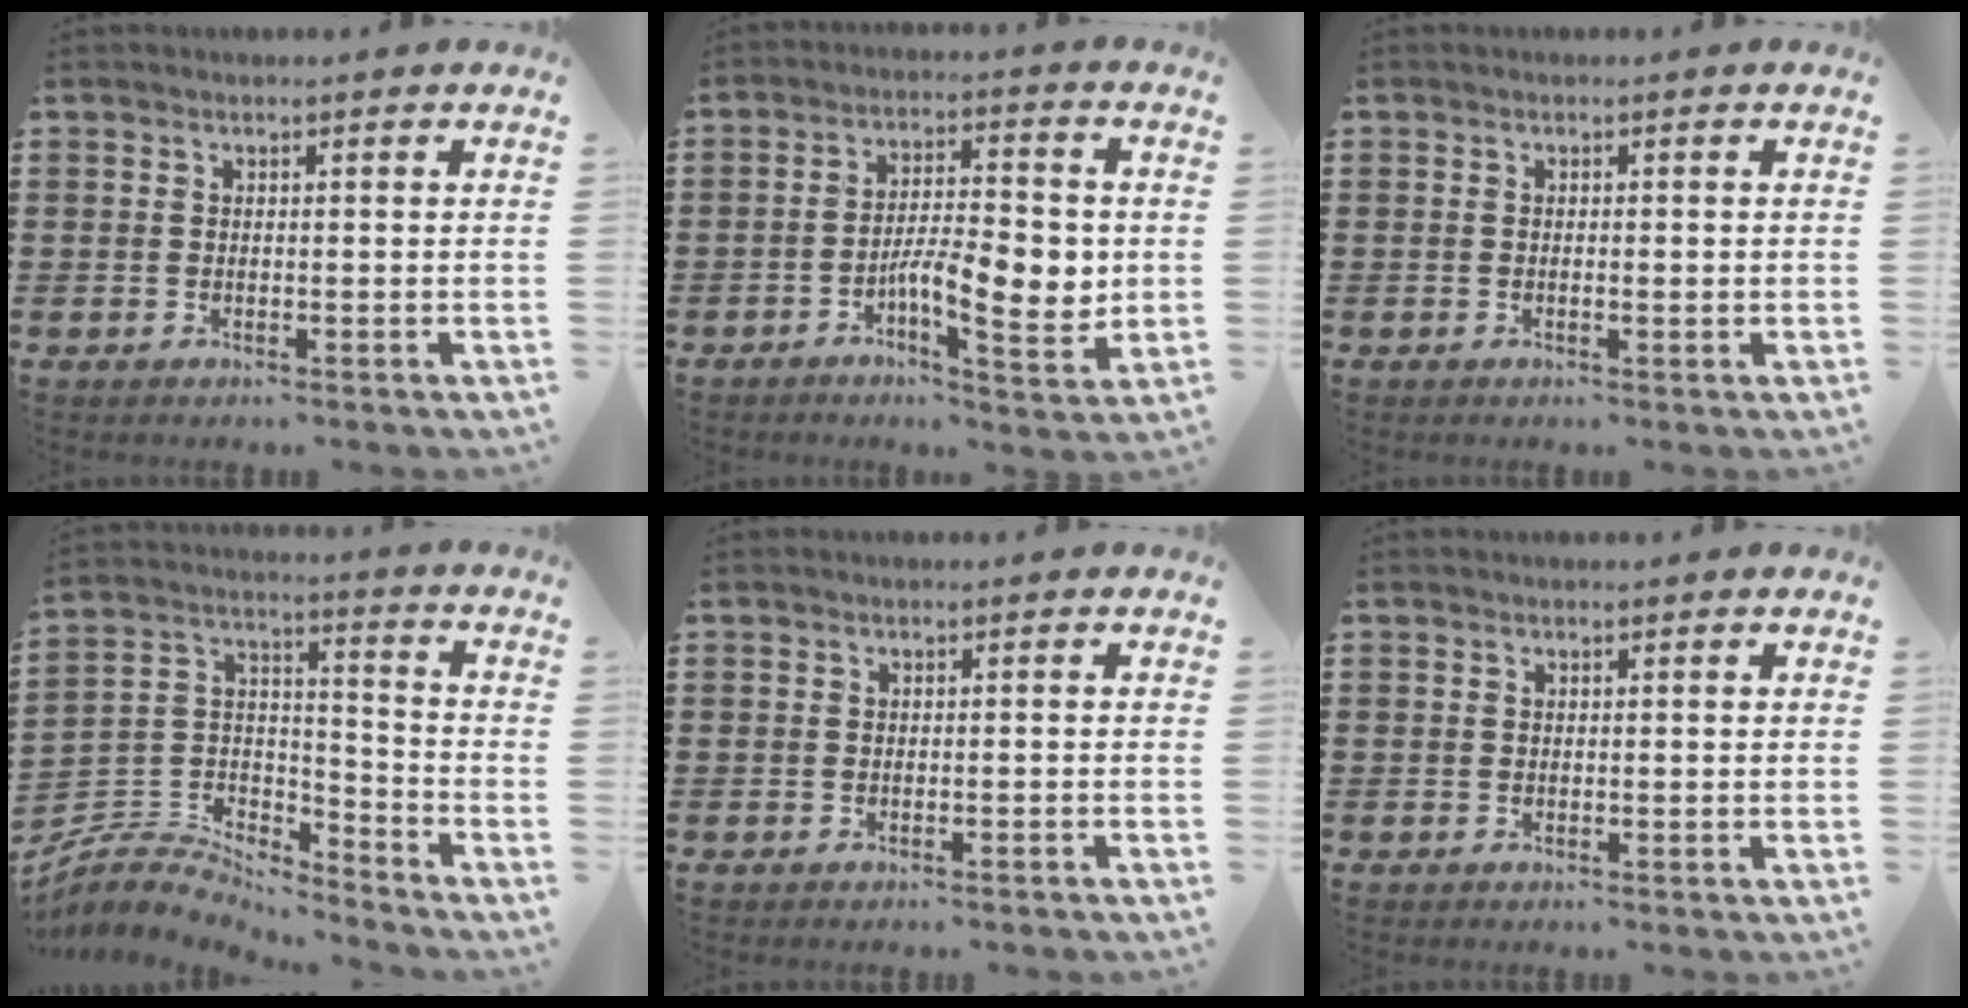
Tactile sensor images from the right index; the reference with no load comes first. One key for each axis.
{"total": 9.4, "fx": -2.0, "fy": 3.2, "fz": 8.6, "tx": -0.134, "ty": 0.001, "tz": -0.035}
{"total": 0.6, "fx": -0.1, "fy": 0.2, "fz": 0.6, "tx": -0.011, "ty": -0.003, "tz": -0.001}
{"total": 5.7, "fx": -5.4, "fy": 1.9, "fz": 0.2, "tx": -0.025, "ty": -0.001, "tz": -0.113}
{"total": 0.6, "fx": -0.6, "fy": 0.0, "fz": 0.2, "tx": -0.004, "ty": -0.002, "tz": -0.012}
{"total": 0.0}